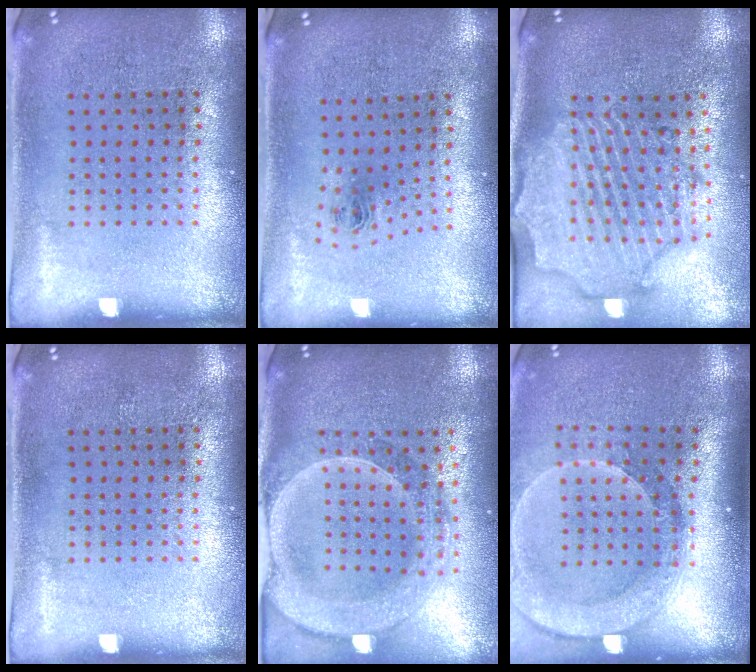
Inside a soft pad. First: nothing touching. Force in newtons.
{"total": 0.9, "press": 0.3, "slide": 0.8}
{"total": 2.9, "press": 2.6, "slide": 1.3}
{"total": 0.0}
{"total": 2.6, "press": 2.3, "slide": 1.3}
{"total": 2.5, "press": 1.9, "slide": 1.6}